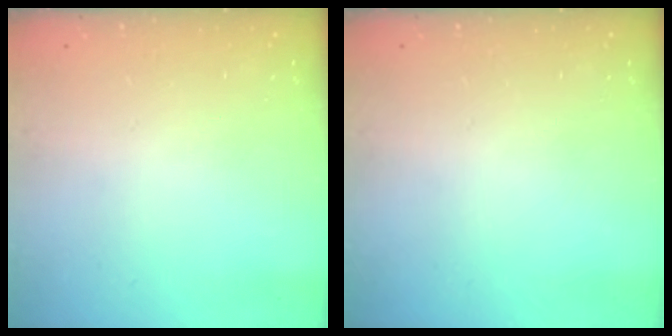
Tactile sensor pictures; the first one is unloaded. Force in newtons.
{"total": 0.0}